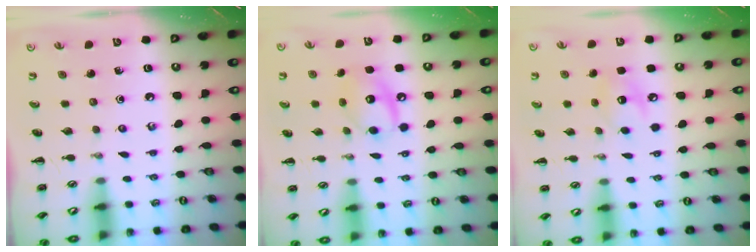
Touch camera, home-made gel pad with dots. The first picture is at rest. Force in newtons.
{"total": 10.0, "press": 9.9, "slide": 1.1}
{"total": 7.1, "press": 7.0, "slide": 1.2}